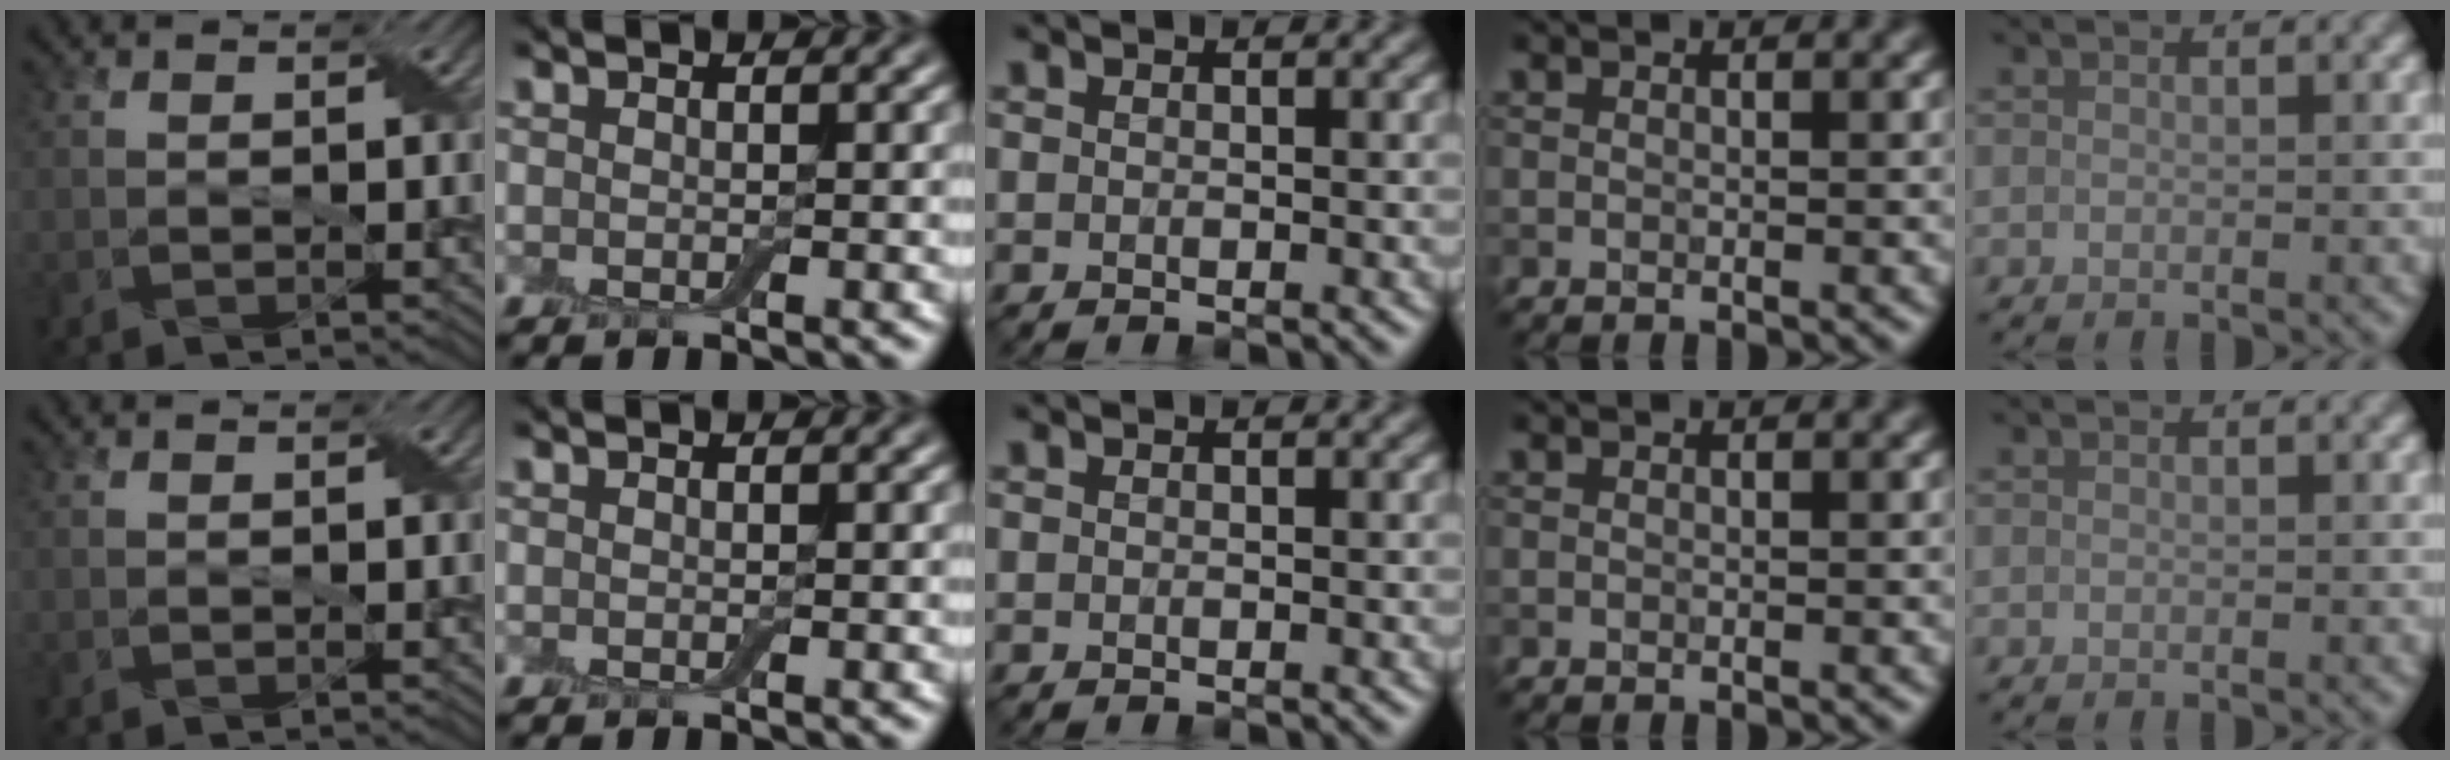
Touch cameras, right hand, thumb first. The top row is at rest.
{}